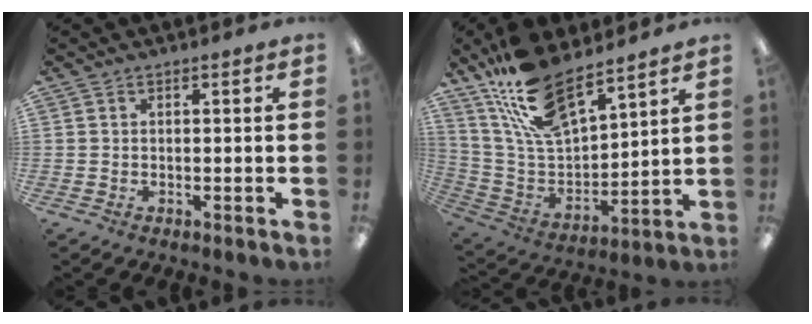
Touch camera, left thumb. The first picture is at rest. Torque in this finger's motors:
{"motor_torque": [1.62, 0.47, 1.40, -1.37, 0.31]}